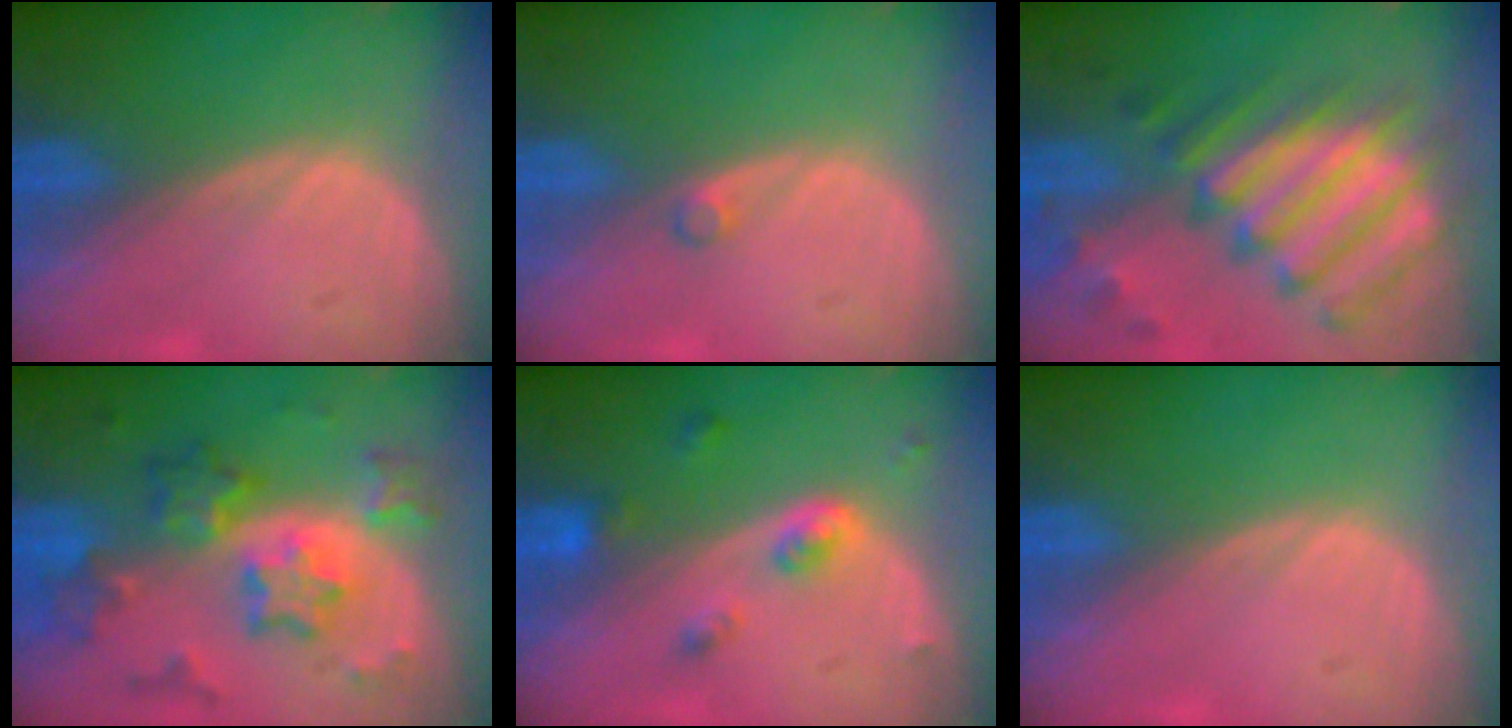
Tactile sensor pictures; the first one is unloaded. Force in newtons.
{"total": 0.9, "press": 0.9, "slide": 0.2}
{"total": 12.1, "press": 10.4, "slide": 6.1}
{"total": 9.5, "press": 9.5, "slide": 0.8}
{"total": 4.3, "press": 3.9, "slide": 1.7}
{"total": 0.0}